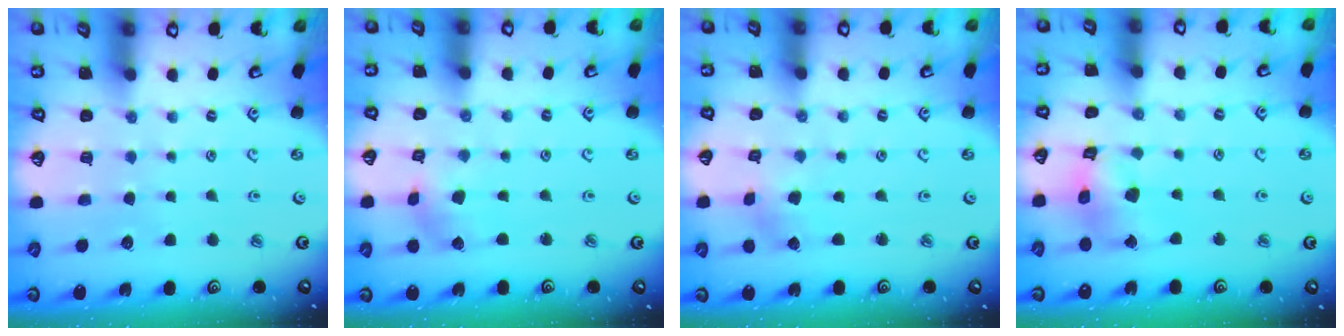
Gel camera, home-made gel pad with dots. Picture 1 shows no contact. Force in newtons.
{"total": 2.6, "press": 2.6, "slide": 0.4}
{"total": 0.0}
{"total": 12.3, "press": 12.2, "slide": 1.5}